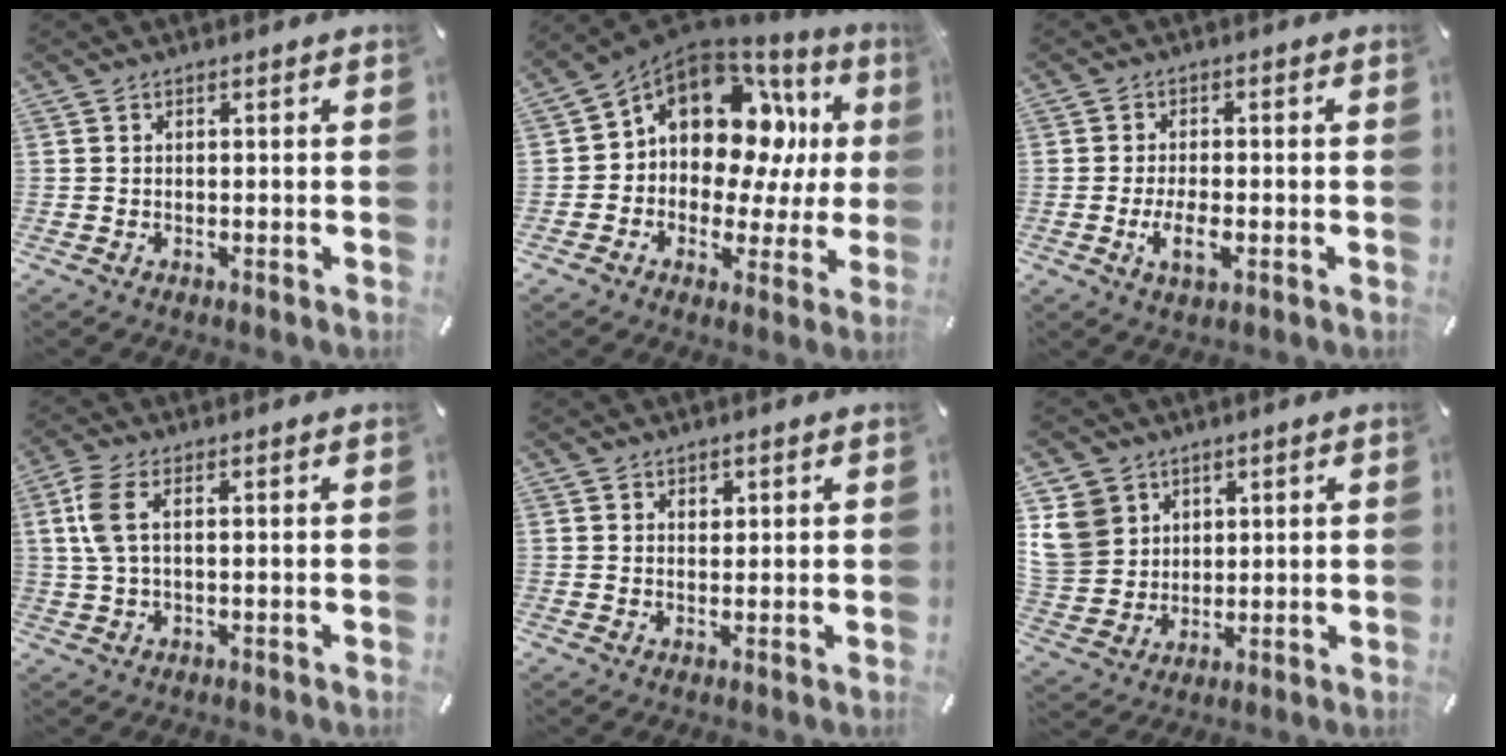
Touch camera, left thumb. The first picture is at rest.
{"total": 13.9, "force": [4.7, 10.0, 8.4], "torque": [-0.125, -0.038, 0.082]}
{"total": 5.7, "force": [-1.9, 2.7, 4.6], "torque": [-0.095, 0.002, -0.035]}
{"total": 5.4, "force": [0.8, 2.0, 5.0], "torque": [-0.125, -0.005, 0.007]}
{"total": 1.3, "force": [0.8, 1.0, 0.1], "torque": [0.007, -0.002, 0.014]}
{"total": 9.9, "force": [4.2, 8.7, 2.0], "torque": [-0.057, -0.015, 0.085]}